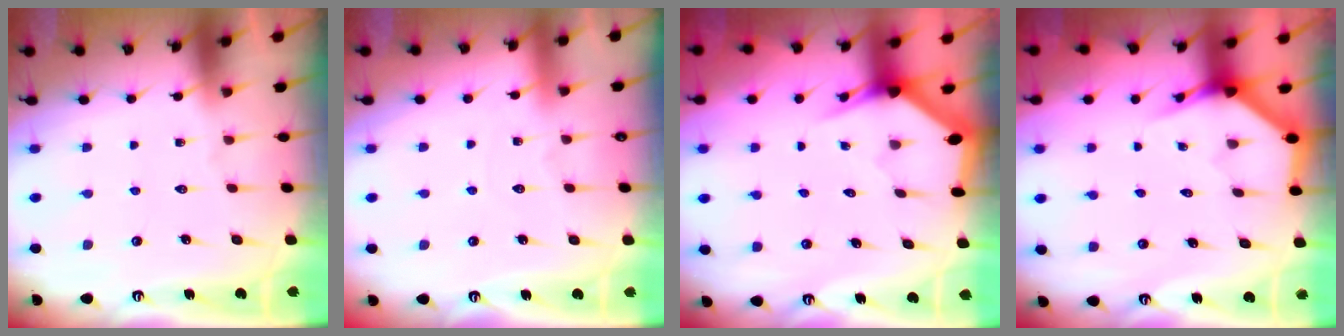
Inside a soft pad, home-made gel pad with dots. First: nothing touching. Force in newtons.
{"total": 2.7, "press": 2.7, "slide": 0.3}
{"total": 3.1, "press": 3.1, "slide": 0.1}
{"total": 4.0, "press": 4.0, "slide": 0.2}